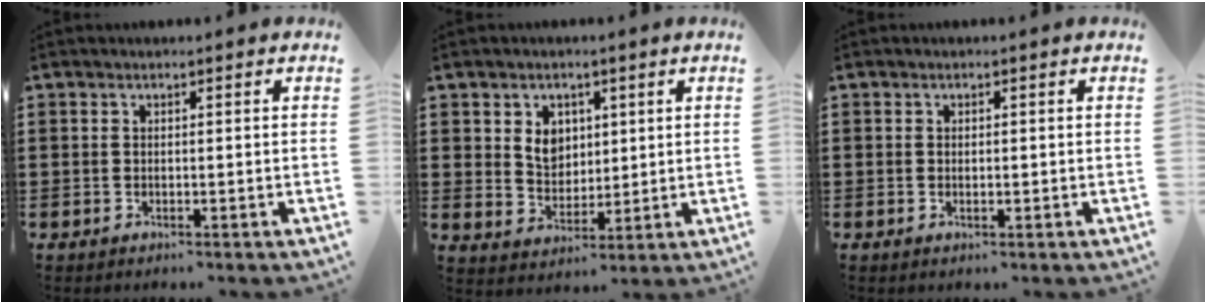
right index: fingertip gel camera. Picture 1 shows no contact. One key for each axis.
{"total": 5.1, "fx": 1.9, "fy": 4.3, "fz": 2.2, "tx": -0.052, "ty": 0.012, "tz": 0.032}
{"total": 0.6, "fx": 0.0, "fy": 0.2, "fz": 0.5, "tx": -0.011, "ty": 0.000, "tz": 0.000}